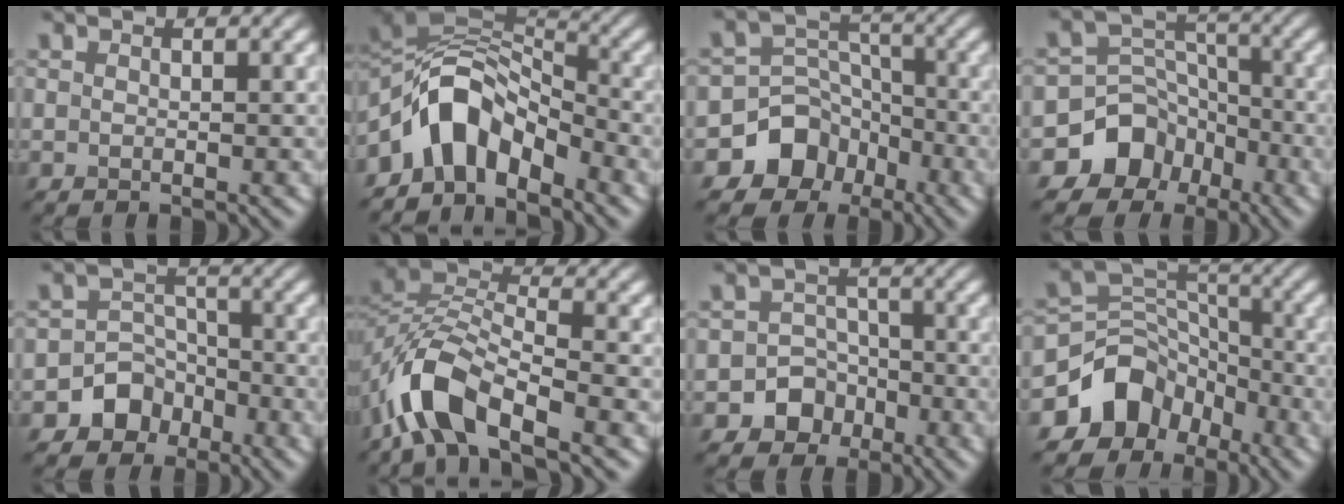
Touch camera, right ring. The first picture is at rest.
{"total": 7.2, "force": [-4.1, 4.2, 4.3], "torque": [-0.054, 0.012, -0.088]}
{"total": 7.5, "force": [-4.4, 6.0, 1.4], "torque": [0.000, 0.010, -0.095]}
{"total": 8.2, "force": [-4.9, 6.5, 1.2], "torque": [0.001, 0.009, -0.104]}
{"total": 5.2, "force": [-3.0, 4.1, 0.9], "torque": [0.020, 0.004, -0.068]}
{"total": 7.7, "force": [-4.5, 3.5, 5.1], "torque": [-0.092, 0.005, -0.097]}
{"total": 5.0, "force": [-2.5, 4.2, 0.8], "torque": [0.023, 0.000, -0.059]}
{"total": 7.3, "force": [-4.1, 5.6, 2.3], "torque": [-0.030, 0.002, -0.083]}